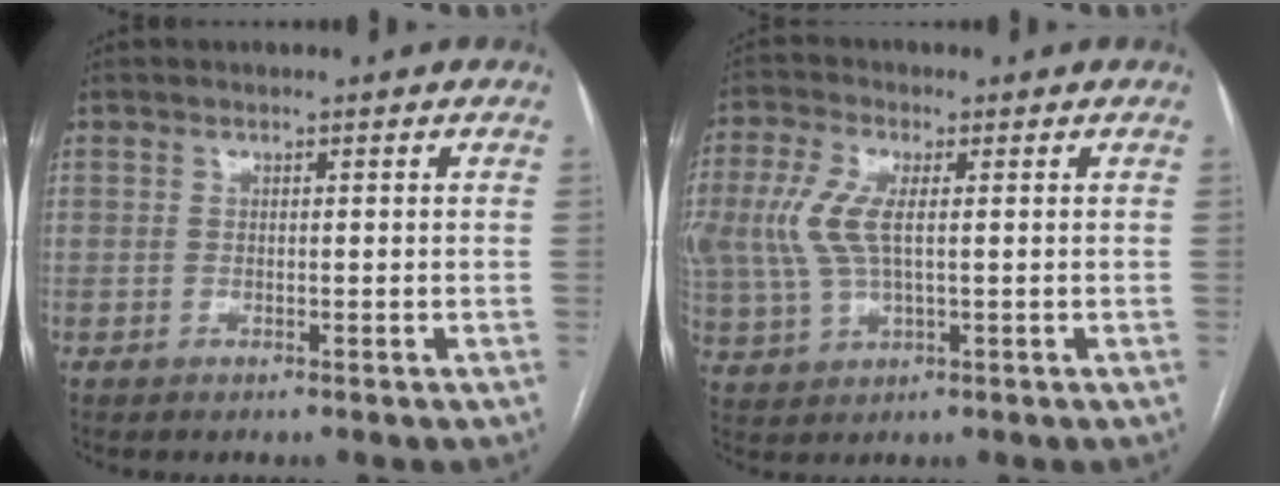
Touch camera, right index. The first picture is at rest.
{"total": 9.1, "force": [1.3, 4.2, 8.0], "torque": [-0.202, 0.010, 0.029]}